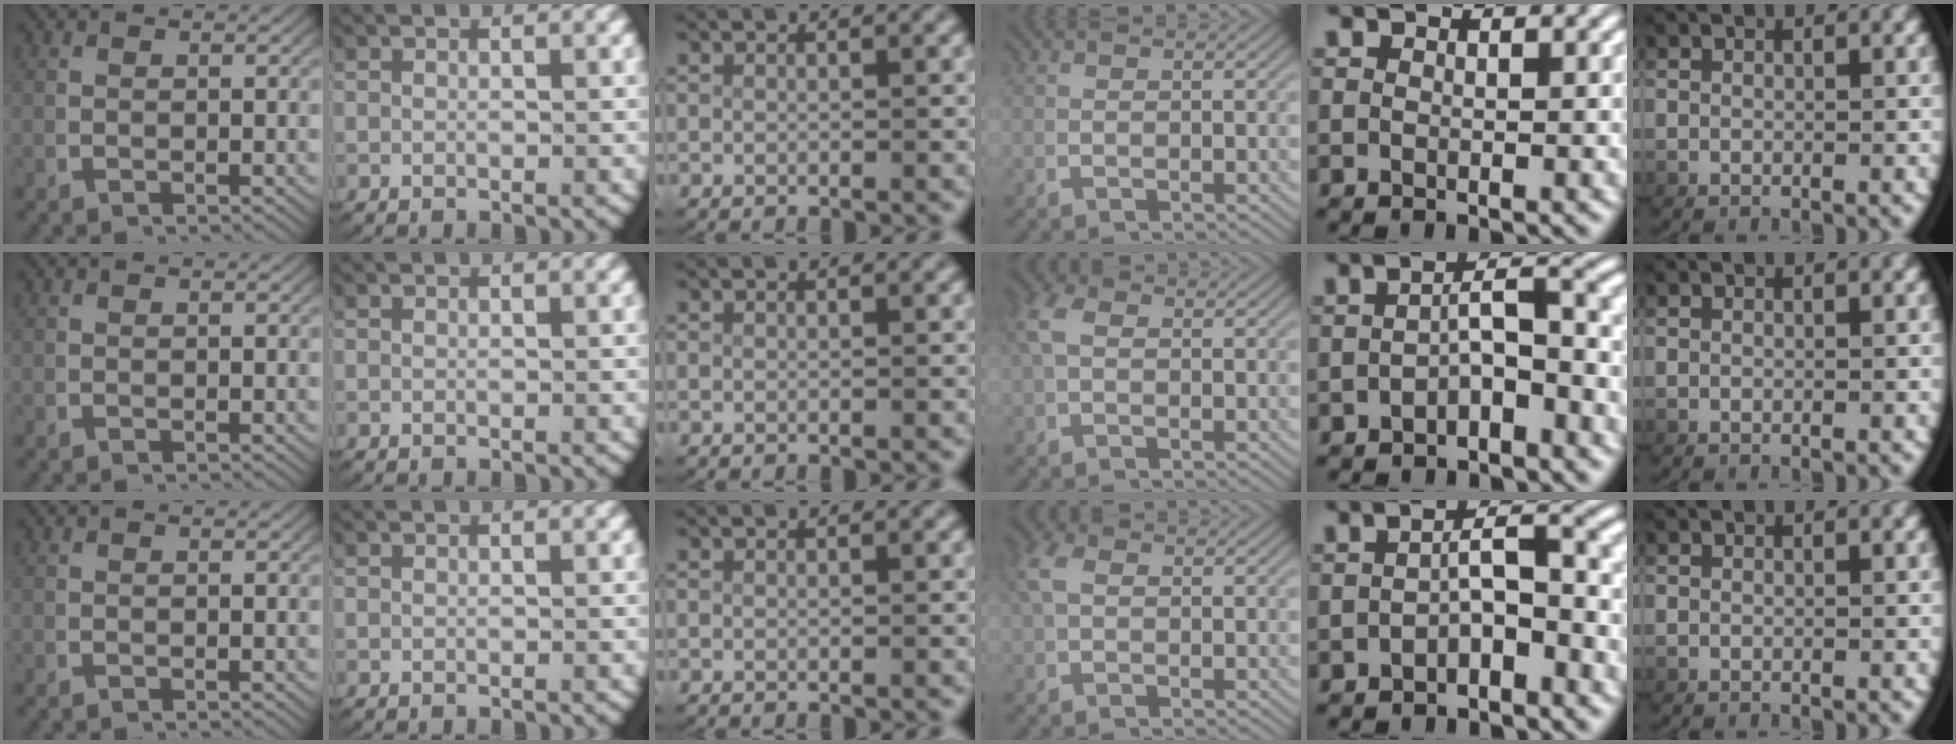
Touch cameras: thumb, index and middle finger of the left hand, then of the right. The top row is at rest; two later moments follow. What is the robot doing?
{"motion": "lift_and_place", "object": "card"}